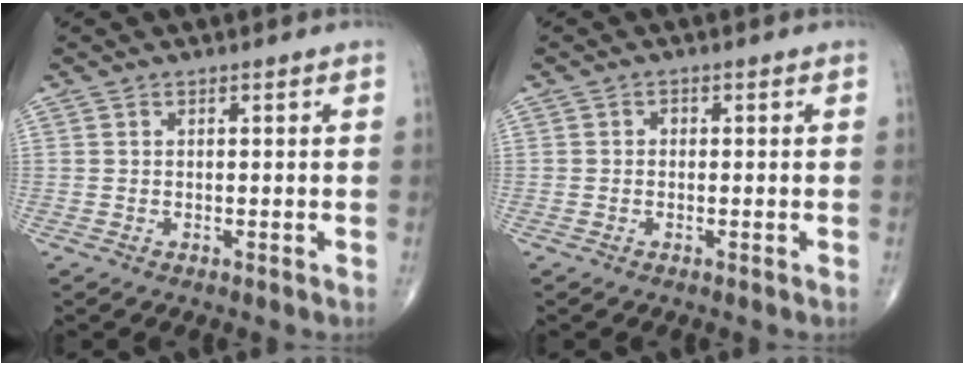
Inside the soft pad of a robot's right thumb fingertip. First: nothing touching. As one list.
[{"total": 0.7, "force": [-0.1, 0.6, 0.3], "torque": [0.002, 0.003, -0.005]}]